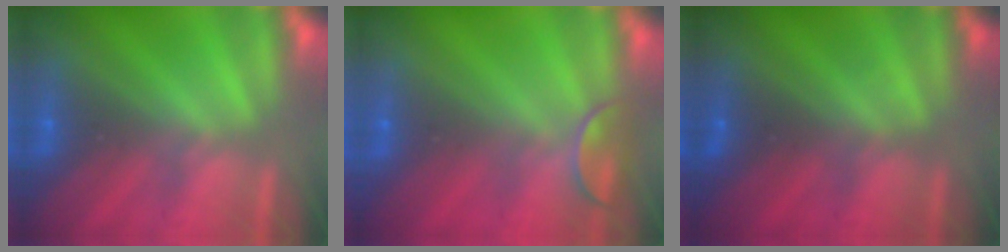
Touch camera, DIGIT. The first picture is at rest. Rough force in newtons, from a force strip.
{"total": 2.4}
{"total": 1.3}